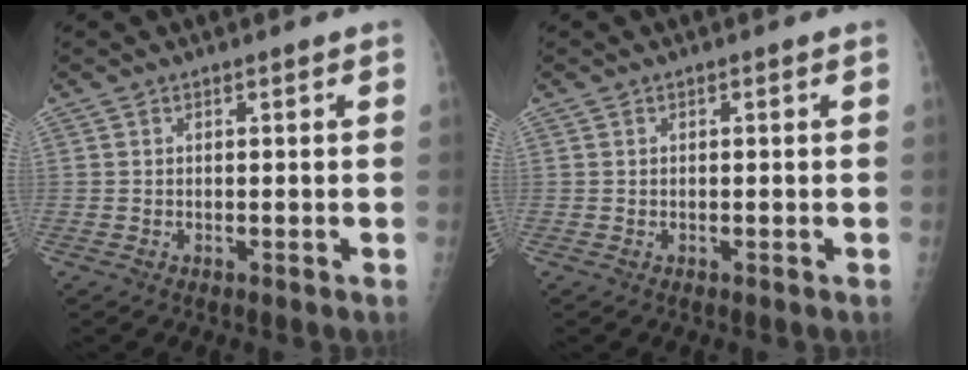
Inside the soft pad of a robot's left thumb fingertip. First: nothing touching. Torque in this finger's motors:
{"motor_torque": [0.01, 0.03, -0.08, -0.07, 0.00]}